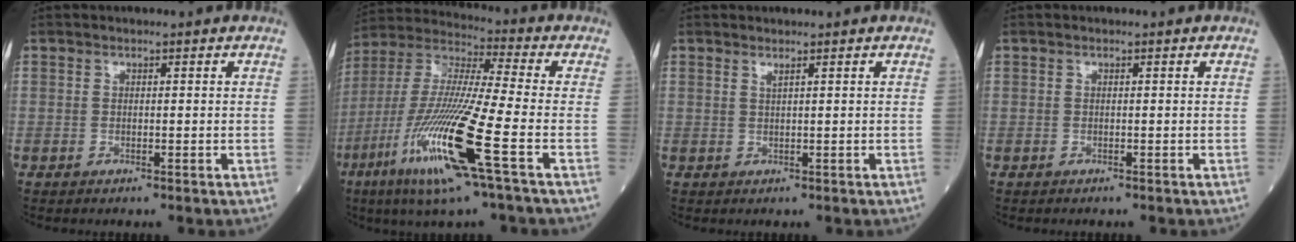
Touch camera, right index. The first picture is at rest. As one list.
[{"total": 19.0, "force": [-7.5, 0.2, 17.4], "torque": [-0.388, -0.034, -0.147]}, {"total": 0.8, "force": [0.6, -0.2, 0.4], "torque": [-0.013, -0.005, 0.018]}, {"total": 0.0}]